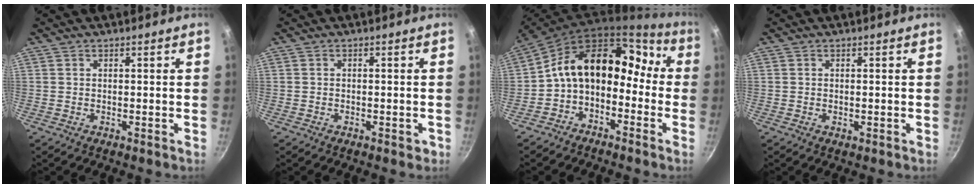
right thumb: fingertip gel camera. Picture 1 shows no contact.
{"total": 1.5, "force": [-0.7, 0.8, 1.0], "torque": [-0.015, 0.006, -0.006]}
{"total": 15.3, "force": [-2.8, 11.0, 10.2], "torque": [-0.129, 0.088, -0.073]}
{"total": 0.7, "force": [0.0, 0.3, 0.6], "torque": [-0.009, 0.000, -0.001]}